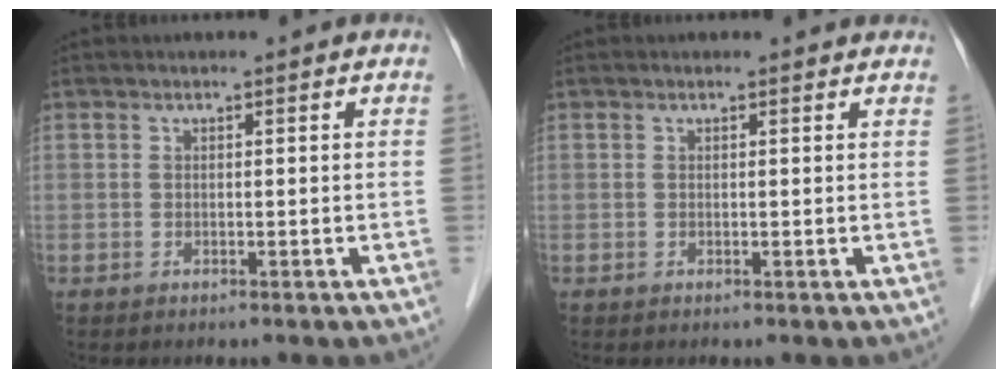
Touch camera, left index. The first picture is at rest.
{"total": 1.5, "force": [1.5, 0.3, 0.1], "torque": [-0.012, 0.009, 0.010]}